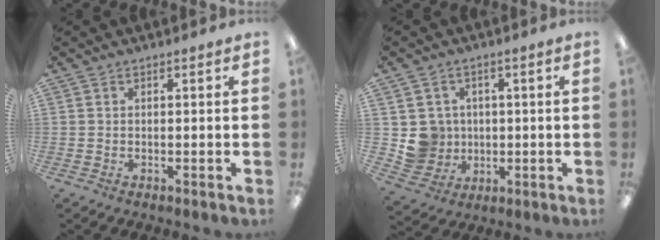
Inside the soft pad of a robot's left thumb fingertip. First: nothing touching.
{"total": 7.1, "force": [0.7, 7.1, 0.7], "torque": [-0.030, 0.002, 0.024]}